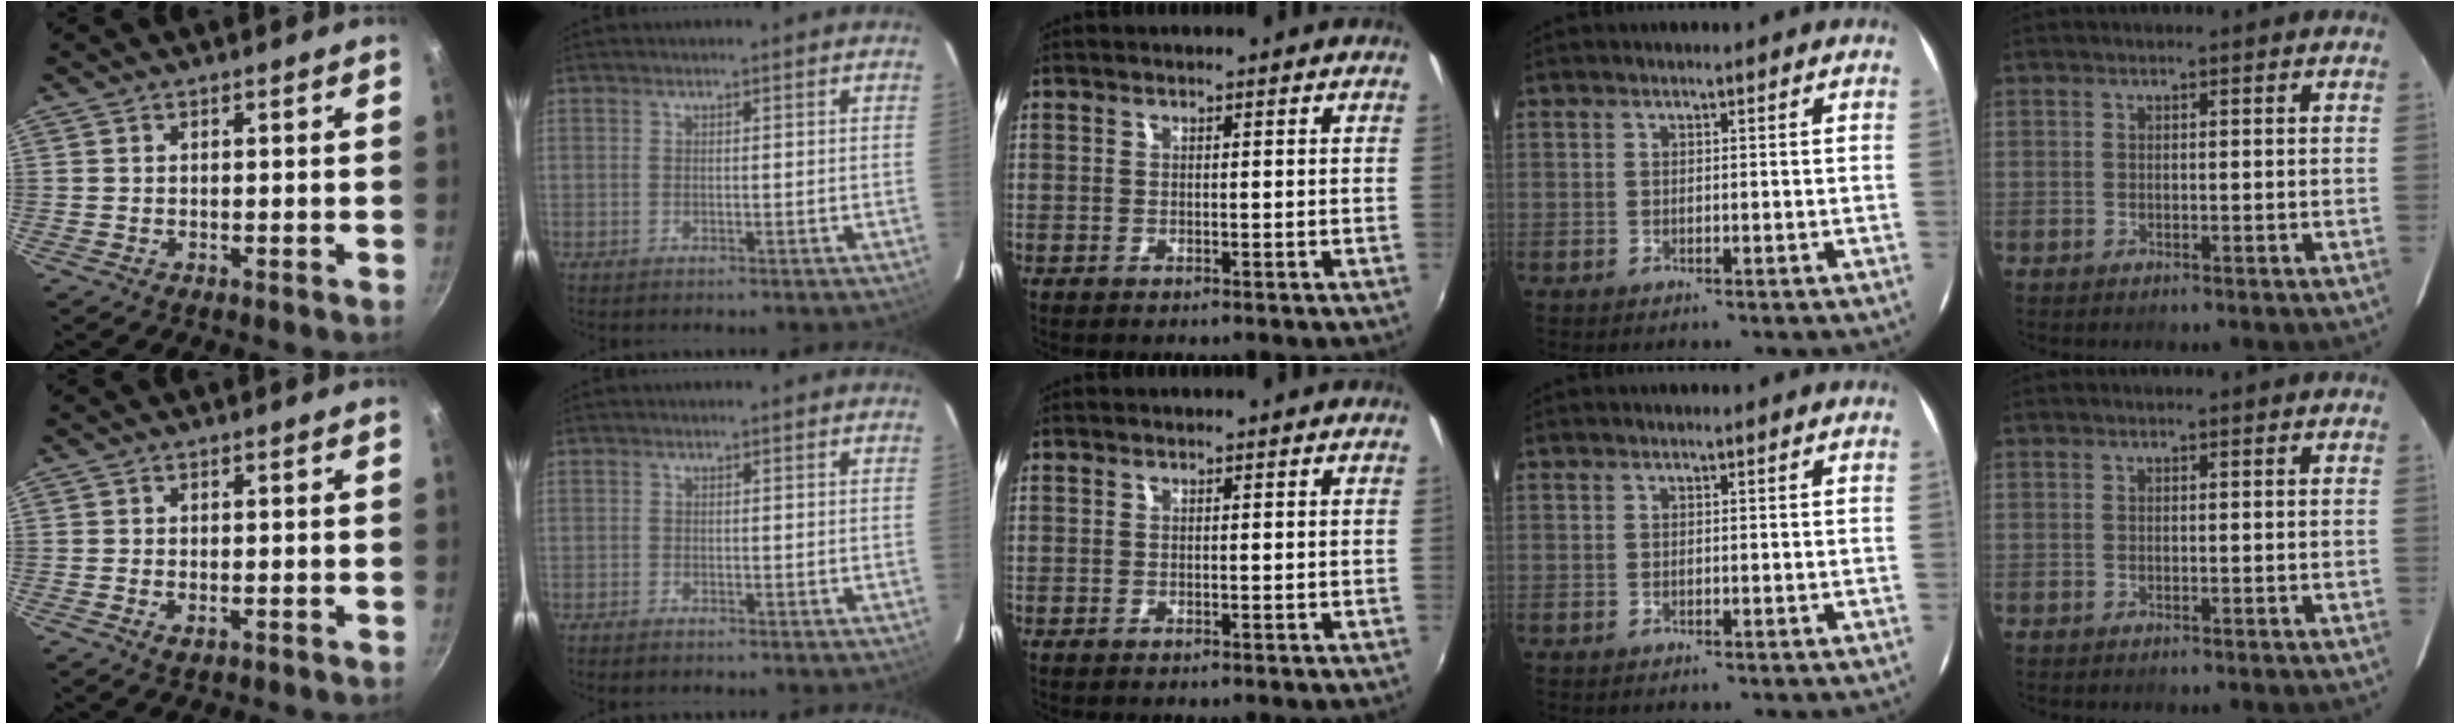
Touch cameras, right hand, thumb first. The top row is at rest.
{"thumb": {"total": 2.0, "force": [-0.7, 1.1, 1.6], "torque": [-0.027, -0.003, -0.011]}, "index": {"total": 1.1, "force": [-0.9, 0.3, 0.4], "torque": [-0.010, -0.002, -0.020]}}